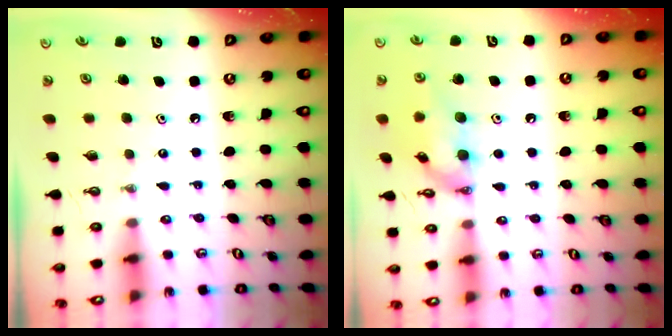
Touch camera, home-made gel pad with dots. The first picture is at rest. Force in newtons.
{"total": 12.9, "press": 12.8, "slide": 1.5}